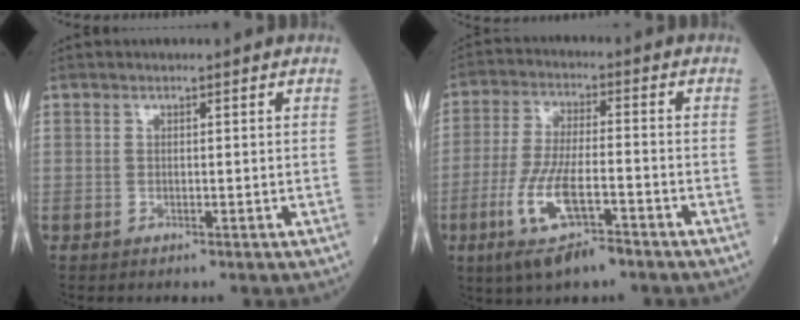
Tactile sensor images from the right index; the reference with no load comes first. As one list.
[{"total": 10.5, "force": [-5.5, 2.2, 8.7], "torque": [-0.180, -0.018, -0.098]}]